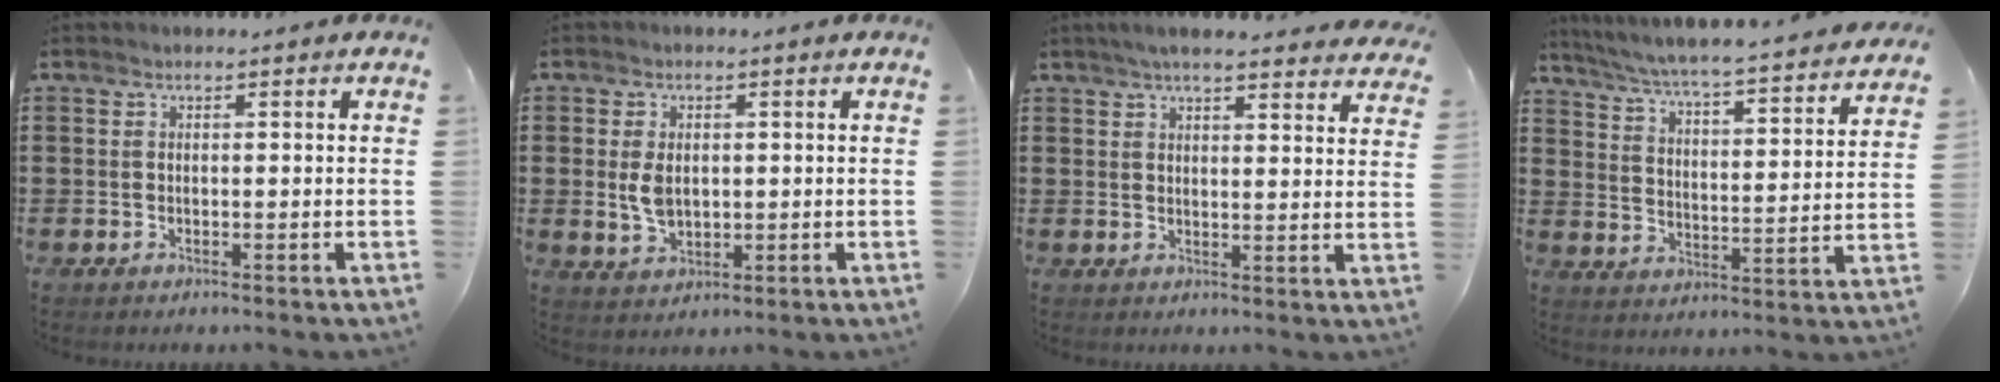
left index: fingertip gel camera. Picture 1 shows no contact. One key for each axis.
{"total": 4.2, "fx": 0.4, "fy": 2.7, "fz": 3.3, "tx": -0.082, "ty": 0.001, "tz": 0.004}
{"total": 4.7, "fx": 4.4, "fy": 0.2, "fz": 1.8, "tx": -0.049, "ty": -0.007, "tz": 0.080}
{"total": 4.3, "fx": 3.9, "fy": -0.8, "fz": 1.5, "tx": -0.051, "ty": -0.044, "tz": 0.056}